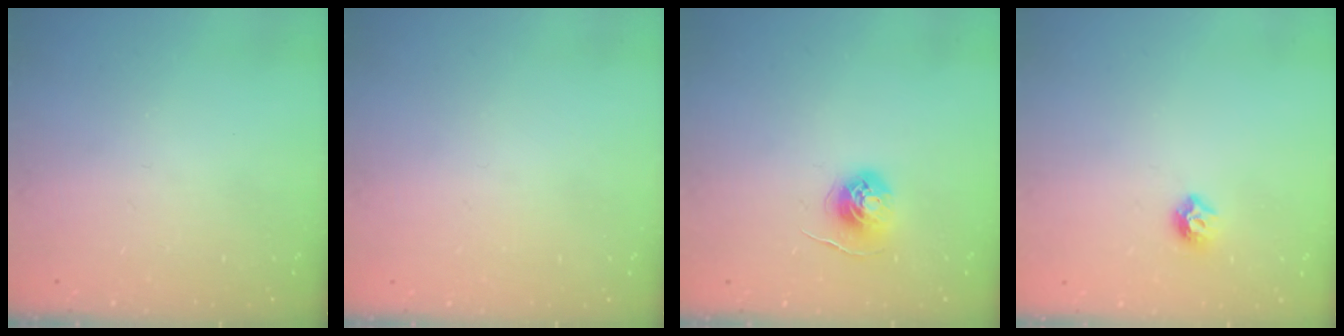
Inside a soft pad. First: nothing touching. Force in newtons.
{"total": 0.7, "press": 0.7, "slide": 0.1}
{"total": 5.7, "press": 5.7, "slide": 0.5}
{"total": 6.1, "press": 6.0, "slide": 0.9}